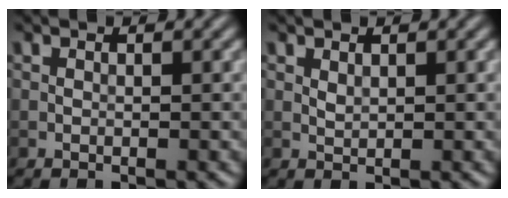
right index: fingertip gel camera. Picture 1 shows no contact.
{"total": 0.7, "force": [0.4, 0.3, 0.4], "torque": [-0.013, -0.002, 0.011]}